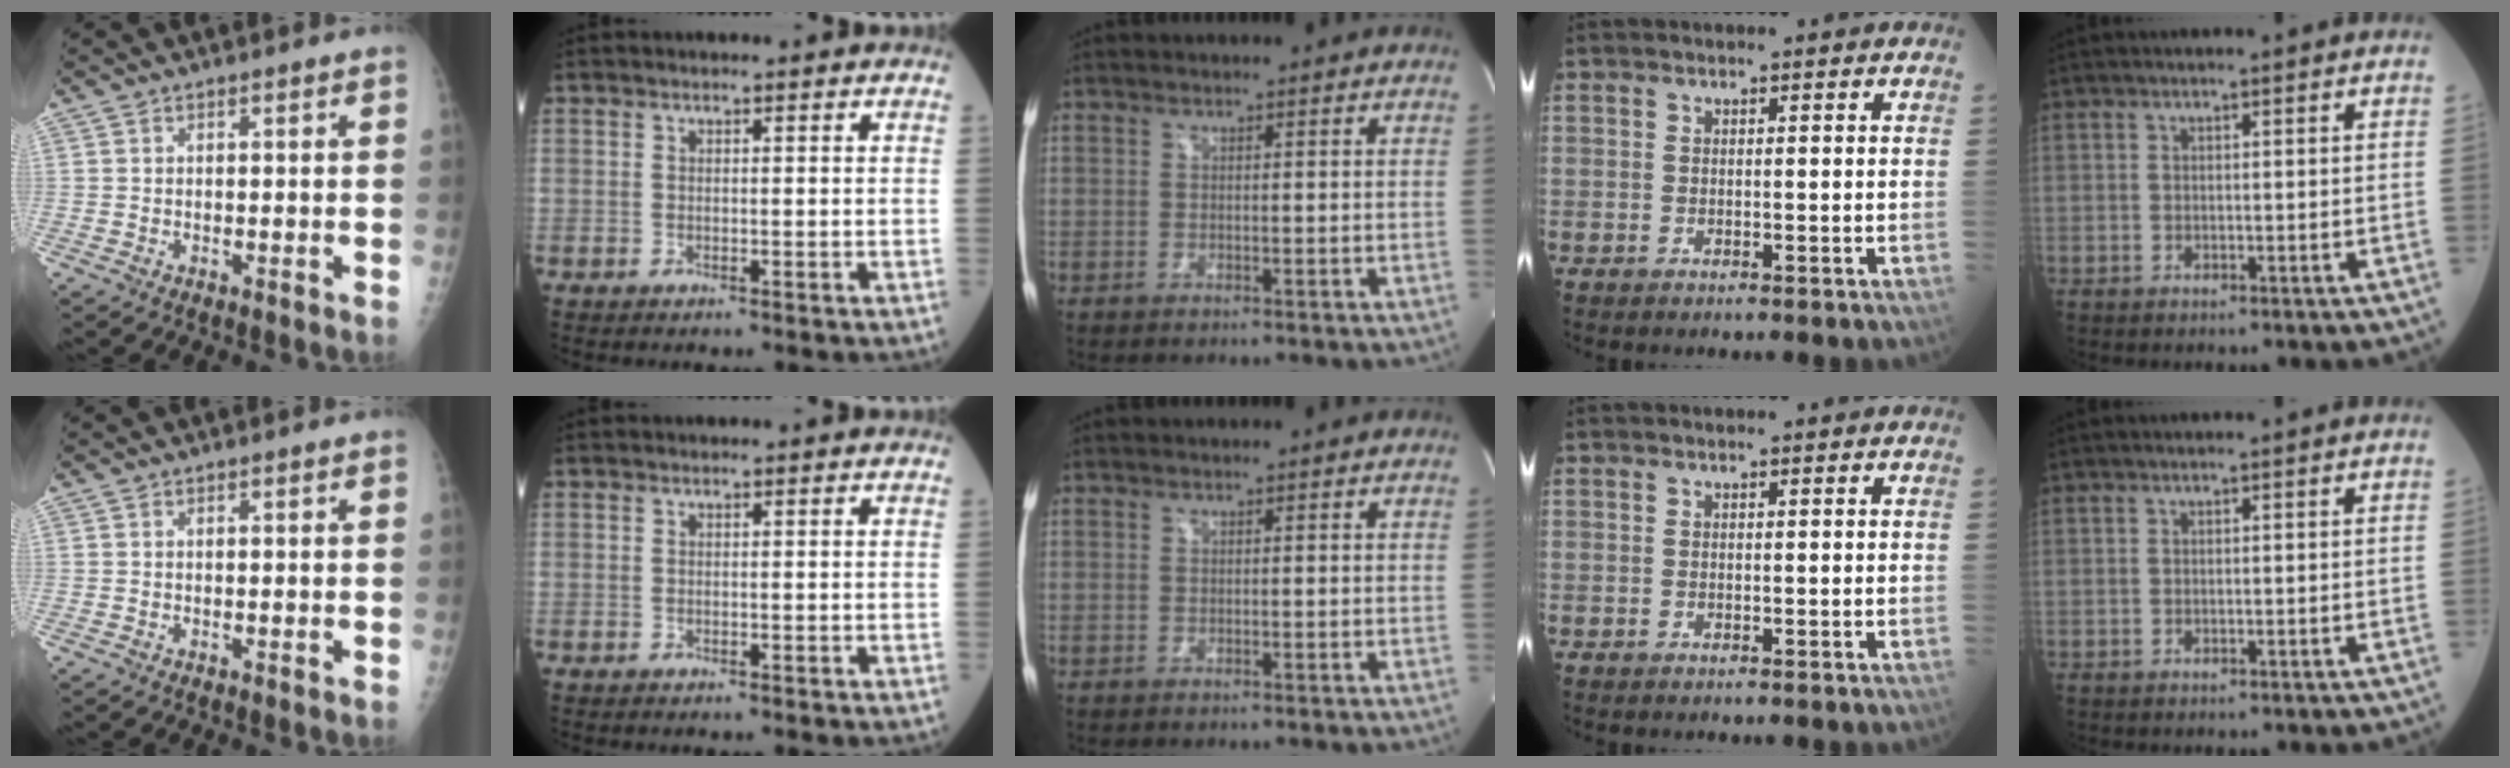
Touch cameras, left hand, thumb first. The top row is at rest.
{}